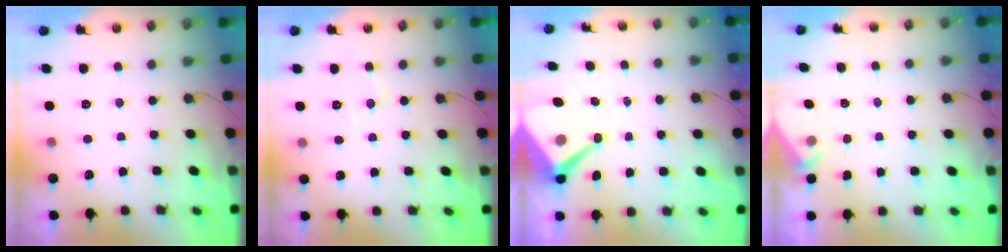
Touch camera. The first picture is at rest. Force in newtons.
{"total": 5.9, "press": 5.9, "slide": 0.9}
{"total": 9.5, "press": 9.5, "slide": 1.0}
{"total": 3.0, "press": 3.0, "slide": 0.5}